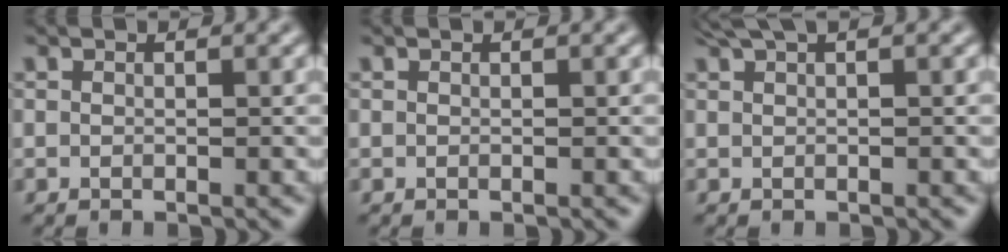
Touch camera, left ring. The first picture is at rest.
{"total": 0.0}
{"total": 2.2, "force": [1.5, 0.4, 1.5], "torque": [-0.022, 0.004, 0.027]}